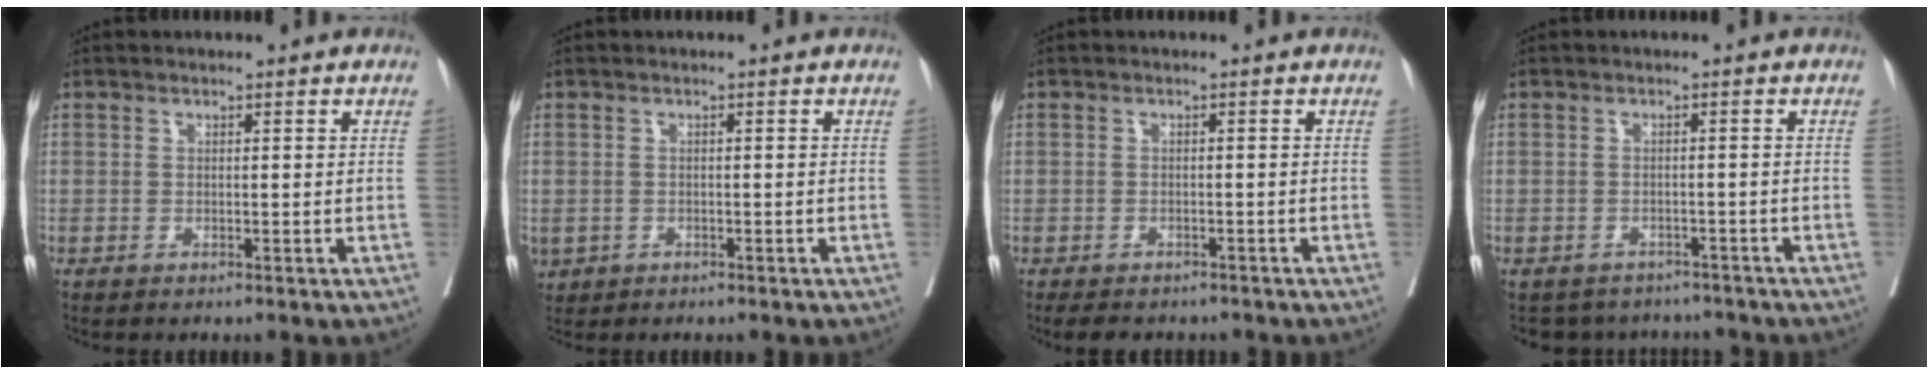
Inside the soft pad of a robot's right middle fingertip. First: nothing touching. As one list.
[{"total": 2.7, "force": [-1.2, 2.1, 1.0], "torque": [-0.028, -0.002, -0.013]}, {"total": 5.7, "force": [-4.8, 2.6, 1.6], "torque": [-0.020, 0.000, -0.062]}, {"total": 6.6, "force": [-6.0, 2.7, 0.0], "torque": [0.005, 0.015, -0.070]}]